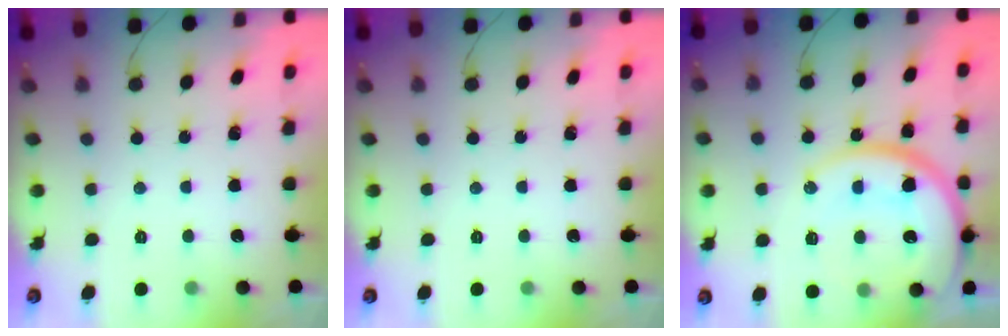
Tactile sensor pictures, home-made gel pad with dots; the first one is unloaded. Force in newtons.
{"total": 0.0}
{"total": 18.3, "press": 18.2, "slide": 1.9}